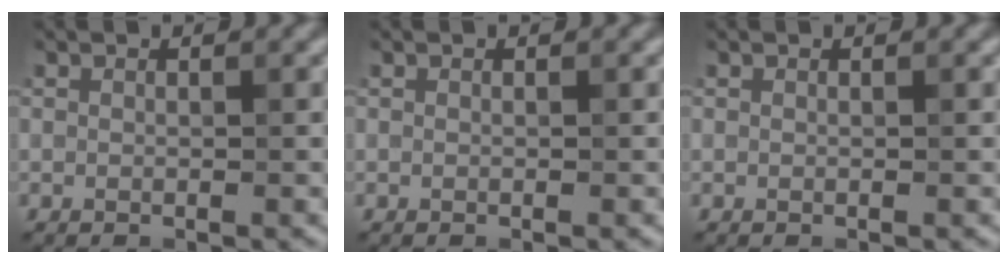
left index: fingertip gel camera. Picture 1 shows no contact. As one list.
[{"total": 0.0}, {"total": 0.0}]